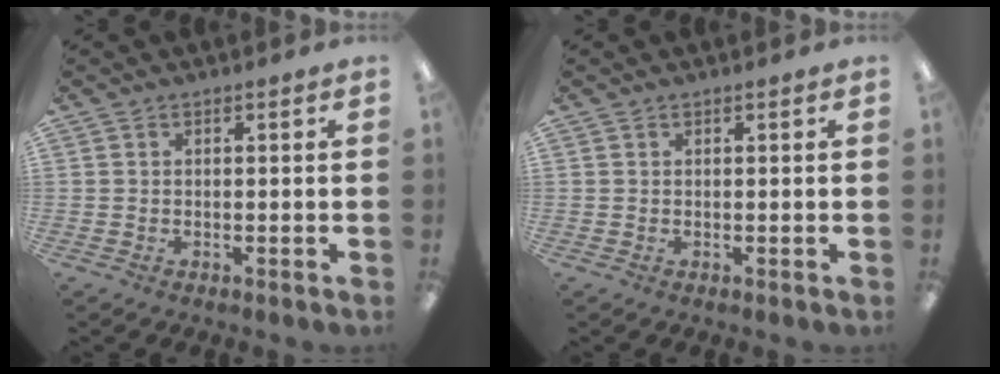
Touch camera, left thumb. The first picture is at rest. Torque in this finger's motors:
{"motor_torque": [-0.05, -0.05, -0.23, 0.09, 0.00]}